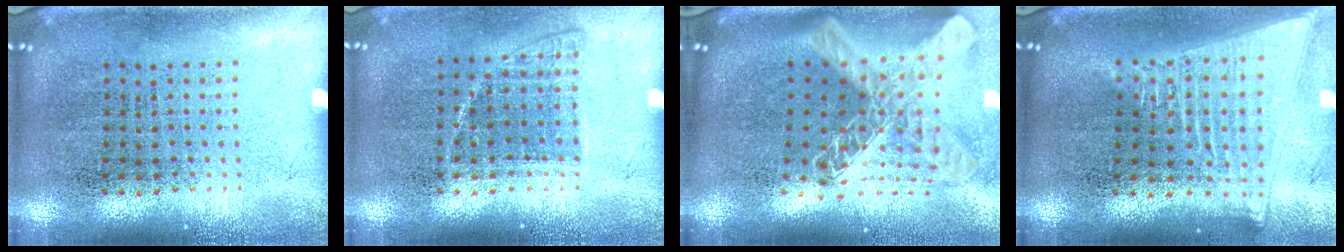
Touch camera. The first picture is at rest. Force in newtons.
{"total": 1.0, "press": 0.9, "slide": 0.5}
{"total": 2.9, "press": 2.1, "slide": 2.1}
{"total": 2.1, "press": 1.8, "slide": 1.1}